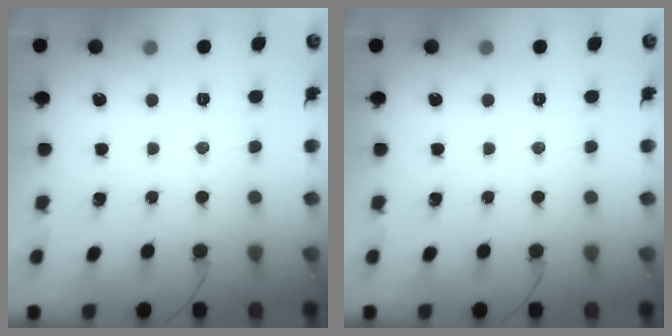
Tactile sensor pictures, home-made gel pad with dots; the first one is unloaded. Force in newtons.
{"total": 0.0}